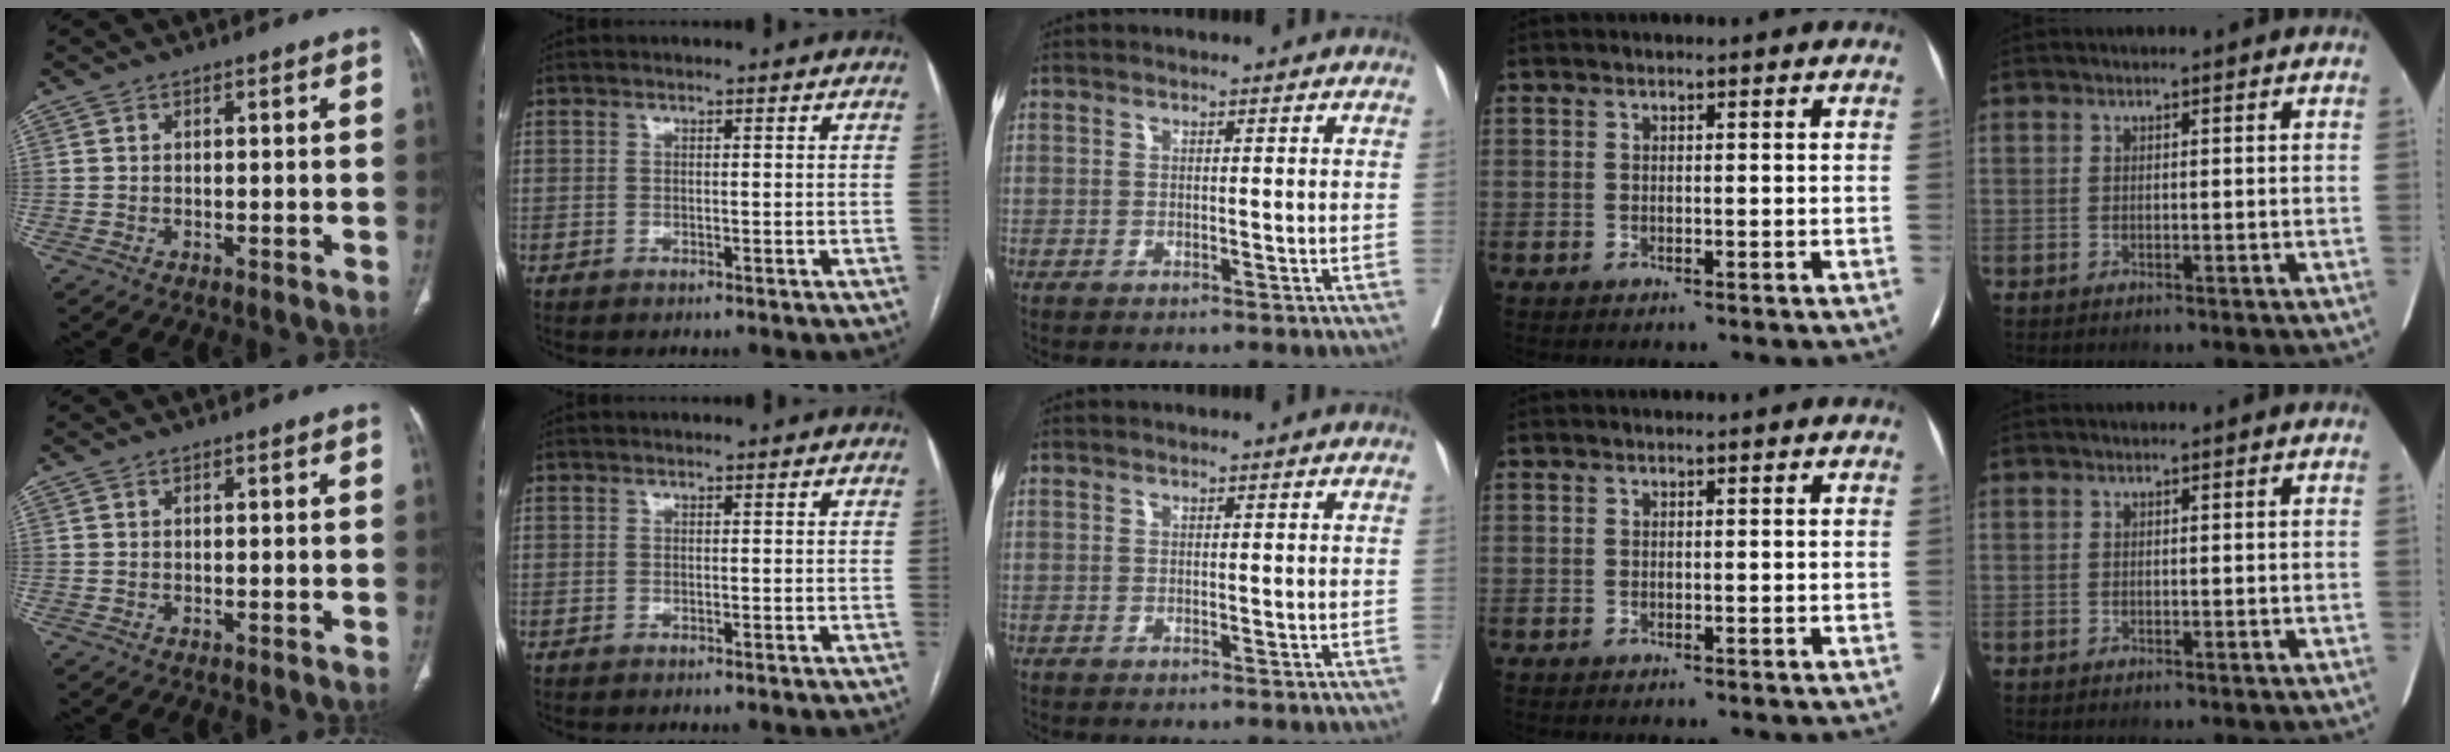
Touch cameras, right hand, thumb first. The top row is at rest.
{}